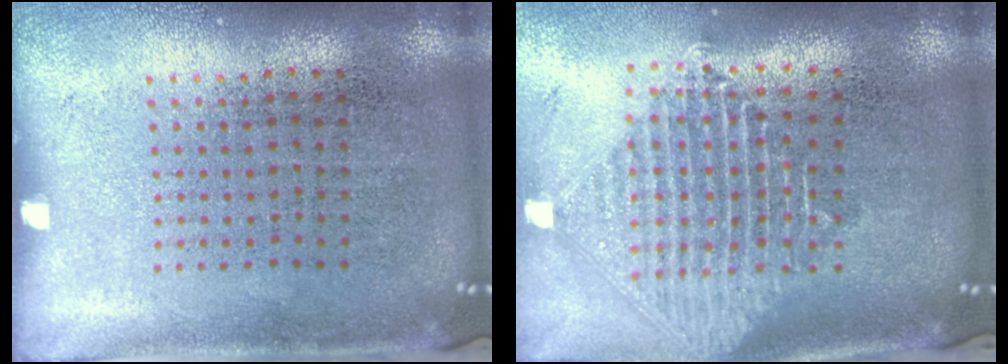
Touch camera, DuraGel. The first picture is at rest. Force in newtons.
{"total": 2.3, "press": 1.8, "slide": 1.4}